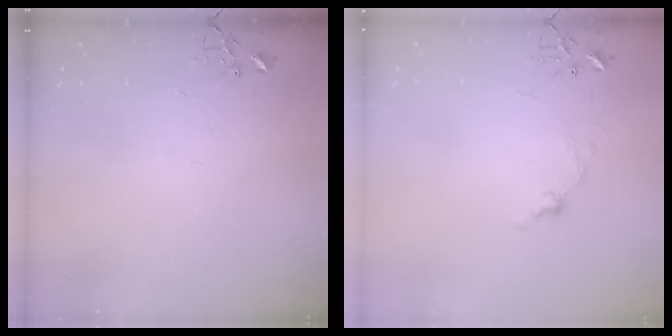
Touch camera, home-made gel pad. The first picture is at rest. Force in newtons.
{"total": 6.8, "press": 6.8, "slide": 0.7}